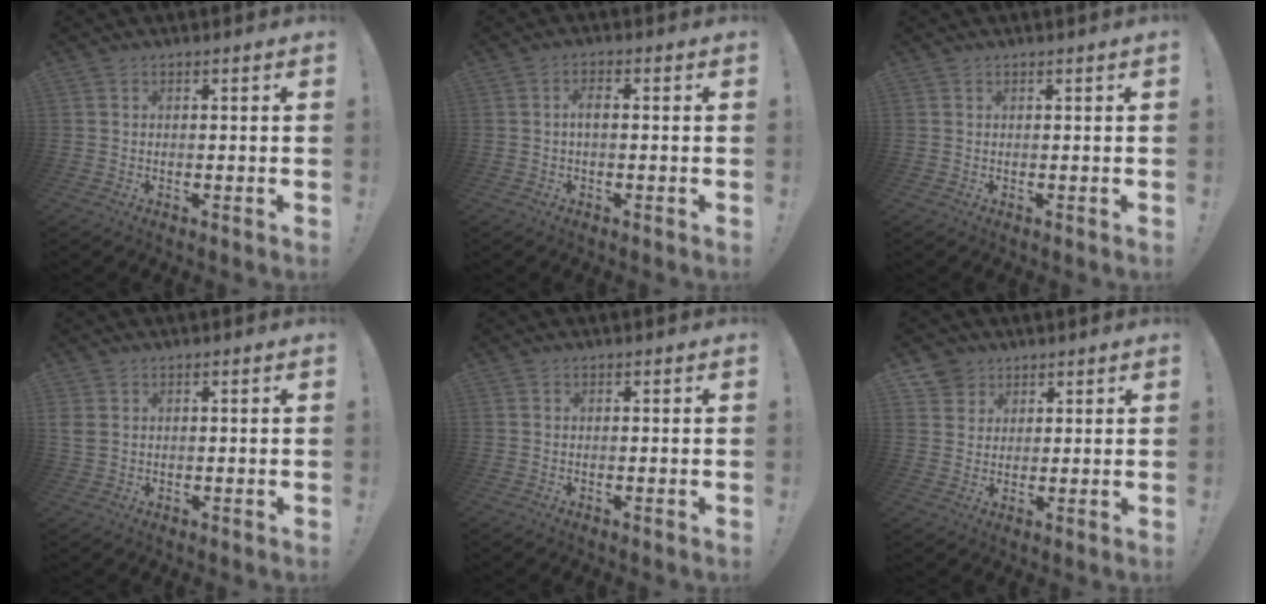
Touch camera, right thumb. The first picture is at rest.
{"total": 3.0, "force": [-0.2, 0.9, 2.8], "torque": [-0.060, 0.011, -0.003]}
{"total": 0.6, "force": [0.2, -0.3, 0.4], "torque": [-0.008, 0.000, 0.001]}
{"total": 3.1, "force": [1.1, 2.3, 1.8], "torque": [-0.035, -0.002, 0.022]}
{"total": 0.0}
{"total": 5.4, "force": [3.4, 4.1, 0.2], "torque": [-0.004, -0.022, 0.066]}